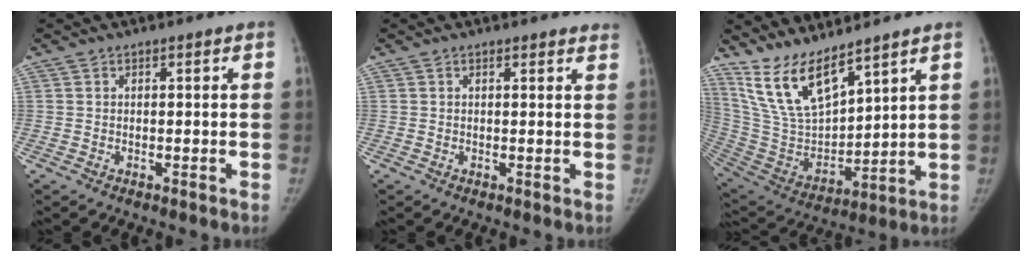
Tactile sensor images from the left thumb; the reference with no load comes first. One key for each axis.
{"total": 1.9, "fx": 1.9, "fy": 0.4, "fz": 0.2, "tx": 0.003, "ty": -0.008, "tz": 0.011}
{"total": 14.2, "fx": 11.0, "fy": 4.3, "fz": 7.9, "tx": -0.131, "ty": -0.067, "tz": 0.237}